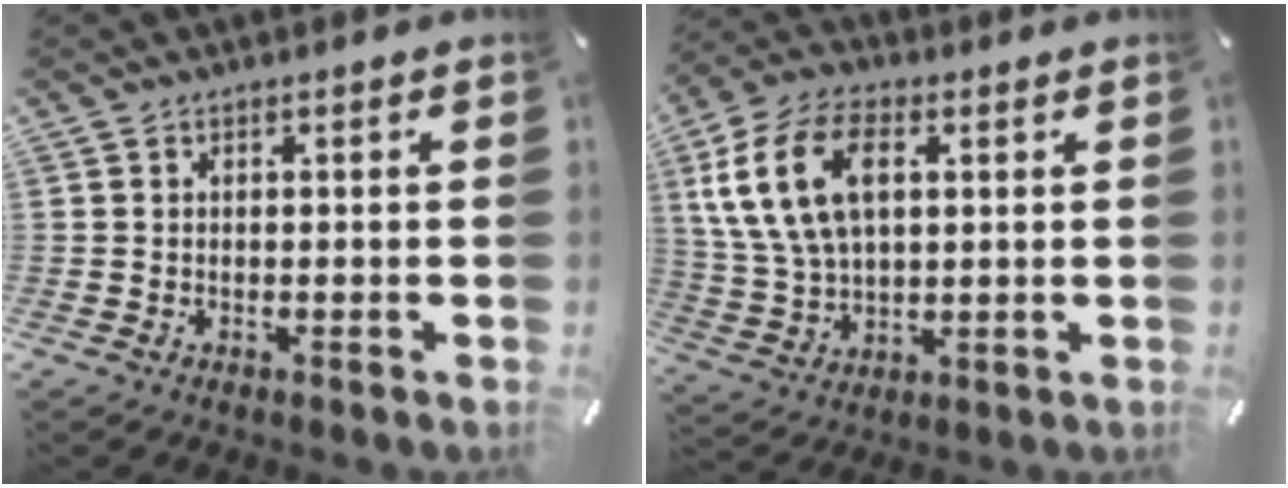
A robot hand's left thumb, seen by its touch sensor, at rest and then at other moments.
{"total": 14.5, "force": [4.1, 9.3, 10.3], "torque": [-0.244, 0.013, 0.075]}